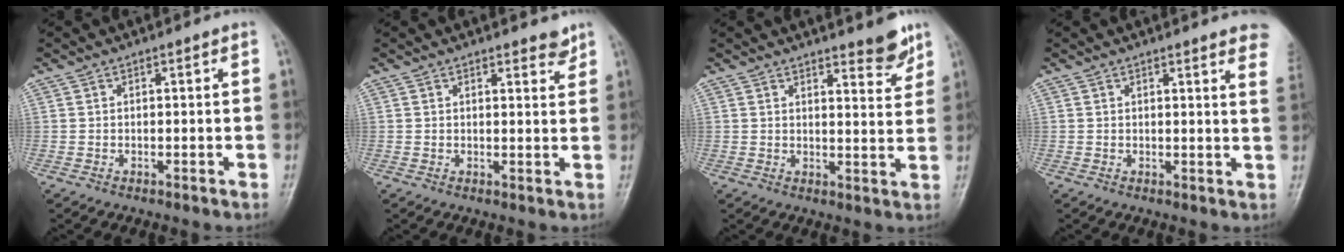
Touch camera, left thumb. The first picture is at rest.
{"total": 2.7, "force": [2.2, 0.8, 1.2], "torque": [-0.003, -0.016, 0.027]}
{"total": 5.1, "force": [4.1, 1.2, 2.9], "torque": [-0.022, -0.034, 0.054]}
{"total": 8.5, "force": [6.9, 1.3, 4.7], "torque": [-0.034, -0.022, 0.058]}